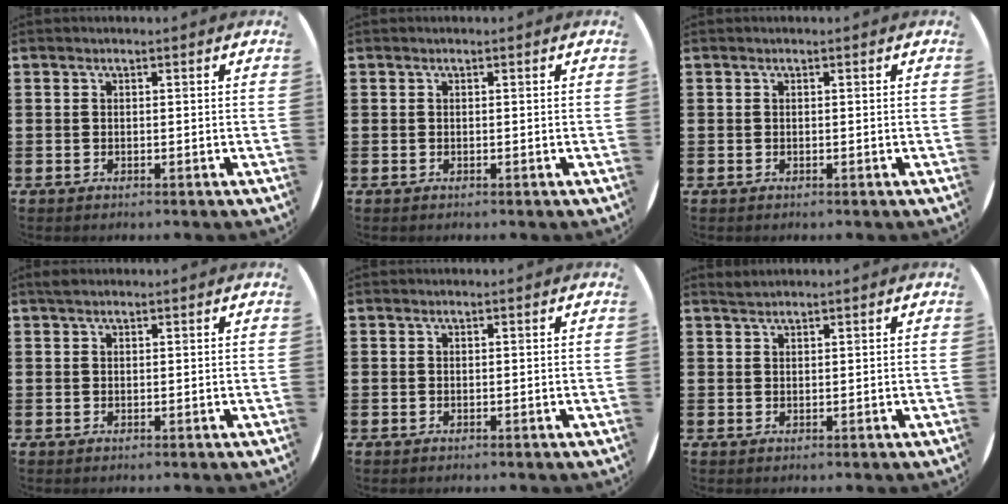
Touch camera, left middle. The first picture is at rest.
{"total": 0.0}
{"total": 0.0}
{"total": 0.8, "force": [0.7, 0.3, 0.3], "torque": [-0.006, 0.004, 0.013]}
{"total": 0.0}
{"total": 0.9, "force": [0.9, -0.1, 0.0], "torque": [-0.001, 0.000, 0.018]}